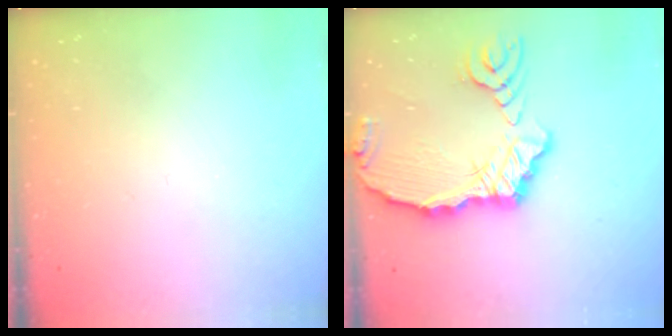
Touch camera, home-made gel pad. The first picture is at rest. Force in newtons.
{"total": 14.4, "press": 14.3, "slide": 2.0}